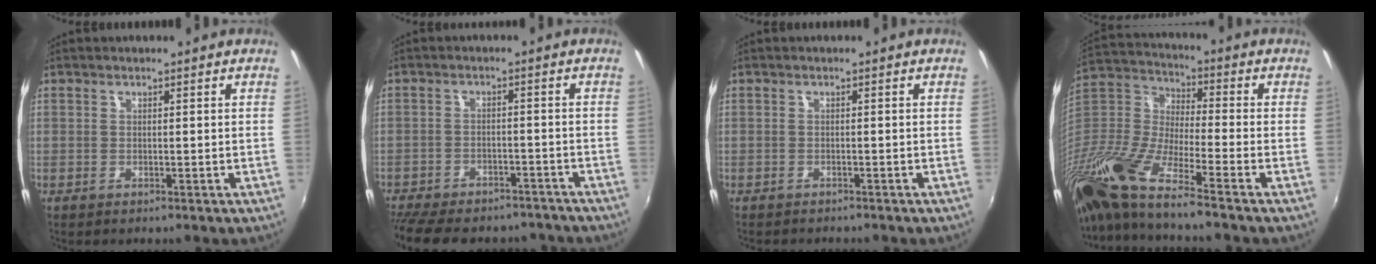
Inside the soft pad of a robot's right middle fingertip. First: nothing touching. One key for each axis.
{"total": 18.2, "fx": -15.3, "fy": 6.8, "fz": 7.2, "tx": -0.168, "ty": -0.009, "tz": -0.209}
{"total": 2.0, "fx": -1.9, "fy": 0.6, "fz": 0.4, "tx": -0.015, "ty": -0.012, "tz": -0.029}
{"total": 20.9, "fx": -15.4, "fy": 2.6, "fz": 13.8, "tx": -0.273, "ty": -0.043, "tz": -0.311}